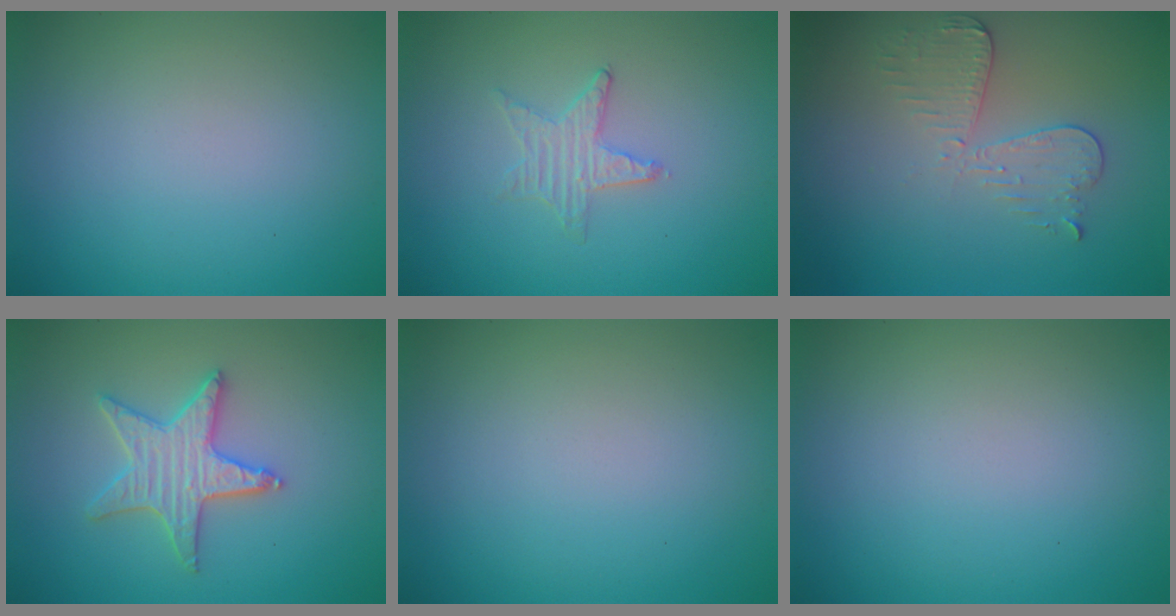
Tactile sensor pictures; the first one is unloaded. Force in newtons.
{"total": 0.9, "press": 0.9, "slide": 0.2}
{"total": 2.9, "press": 2.7, "slide": 1.2}
{"total": 3.5, "press": 3.4, "slide": 0.7}
{"total": 0.0}
{"total": 0.0}